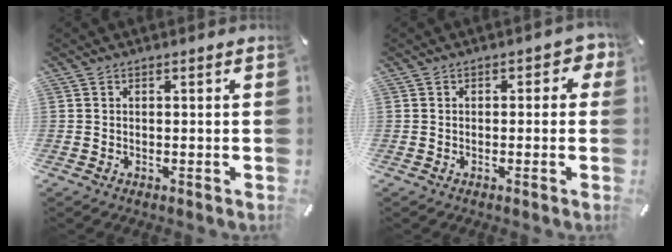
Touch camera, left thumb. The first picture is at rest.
{"total": 2.5, "force": [-0.7, 1.7, 1.8], "torque": [-0.028, 0.008, -0.017]}